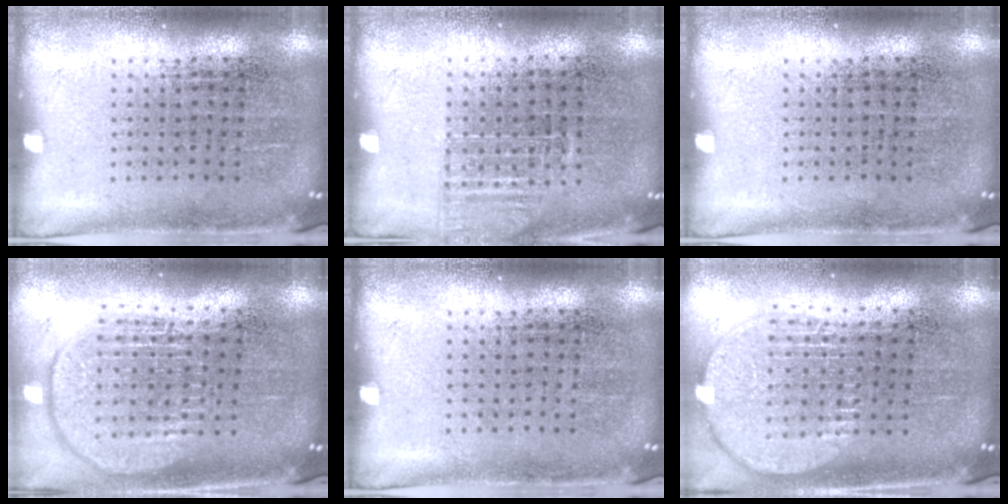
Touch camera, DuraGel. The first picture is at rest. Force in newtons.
{"total": 1.1, "press": 0.9, "slide": 0.5}
{"total": 0.0}
{"total": 1.9, "press": 1.6, "slide": 1.0}
{"total": 0.0}
{"total": 2.0, "press": 1.6, "slide": 1.1}